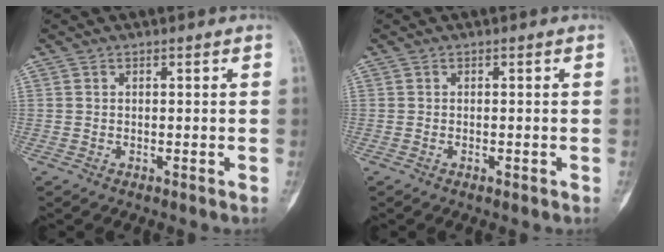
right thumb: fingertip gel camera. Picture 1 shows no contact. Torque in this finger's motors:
{"motor_torque": [-0.59, -0.19, -0.02, 0.43, -0.02]}